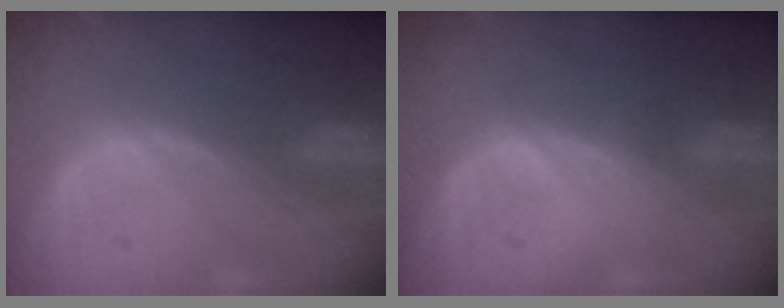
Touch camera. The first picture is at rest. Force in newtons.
{"total": 0.0}